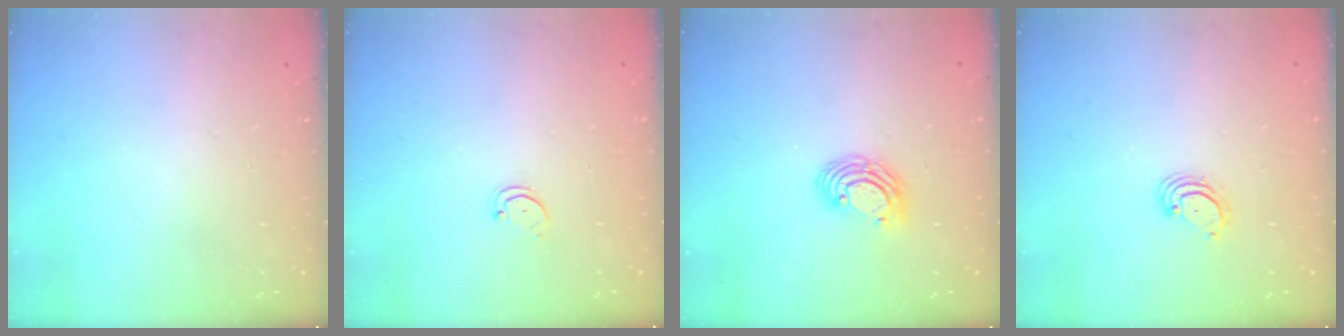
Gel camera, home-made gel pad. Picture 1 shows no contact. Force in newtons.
{"total": 1.5, "press": 1.5, "slide": 0.3}
{"total": 7.0, "press": 6.9, "slide": 0.8}
{"total": 3.1, "press": 3.1, "slide": 0.3}